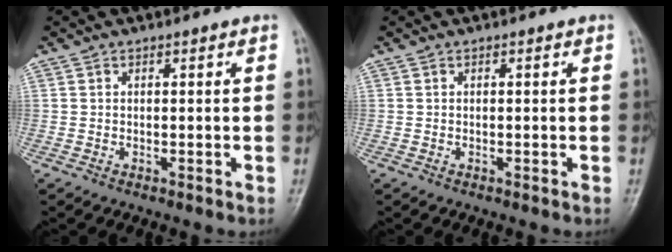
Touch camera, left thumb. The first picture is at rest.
{"total": 0.0}